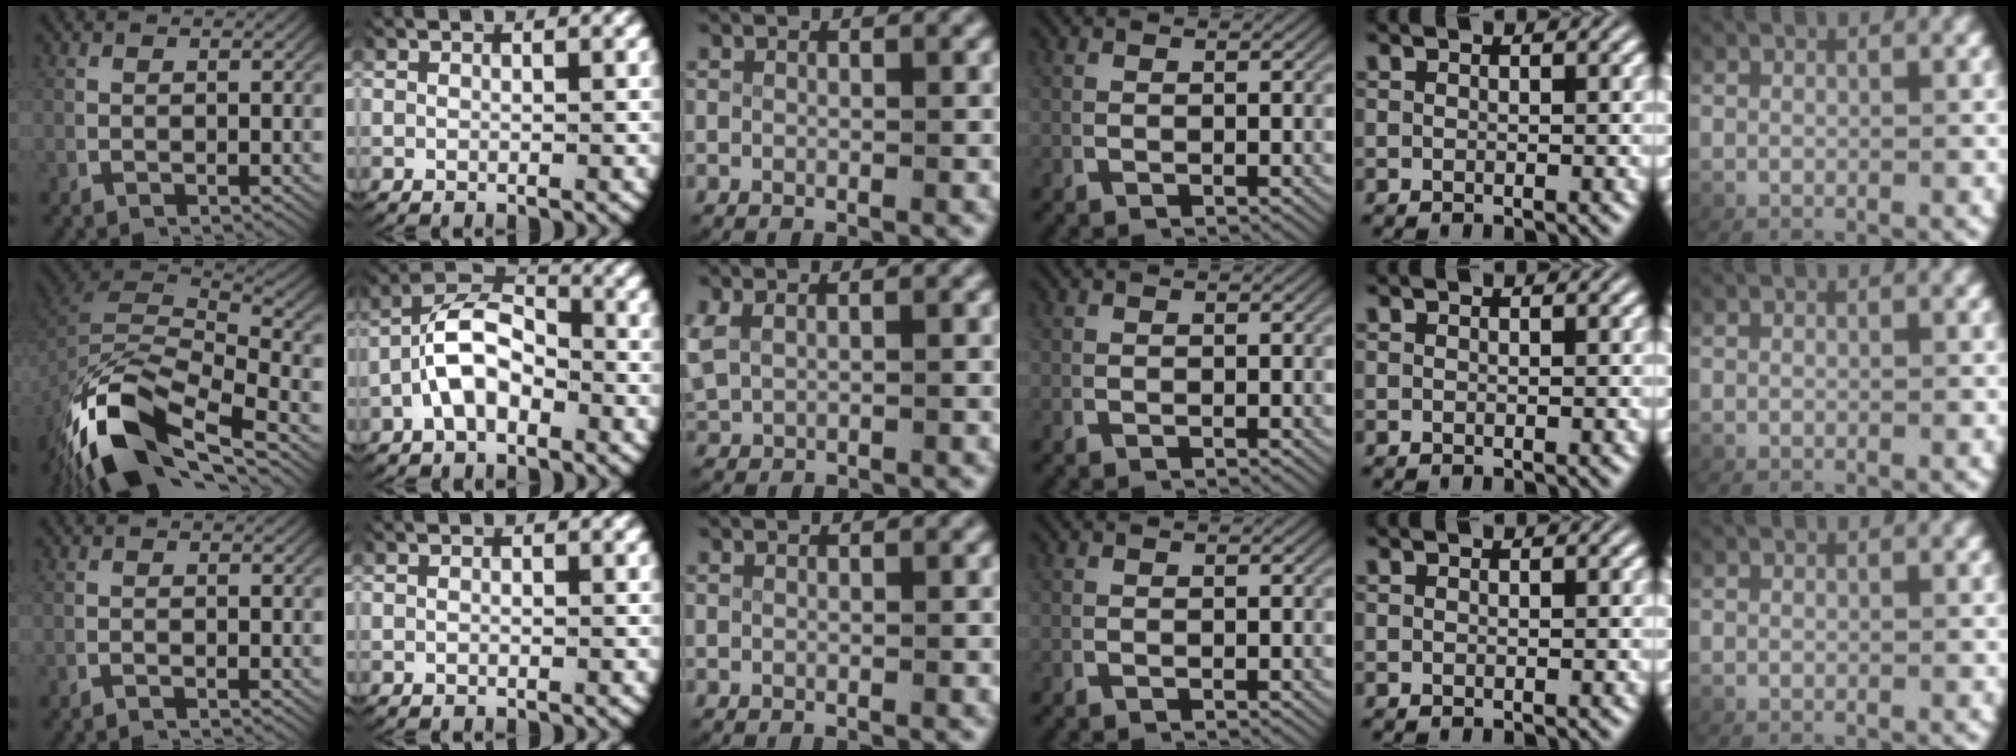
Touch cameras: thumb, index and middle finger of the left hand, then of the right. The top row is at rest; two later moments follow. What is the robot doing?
{"motion": "lift_and_place", "object": "scissors"}